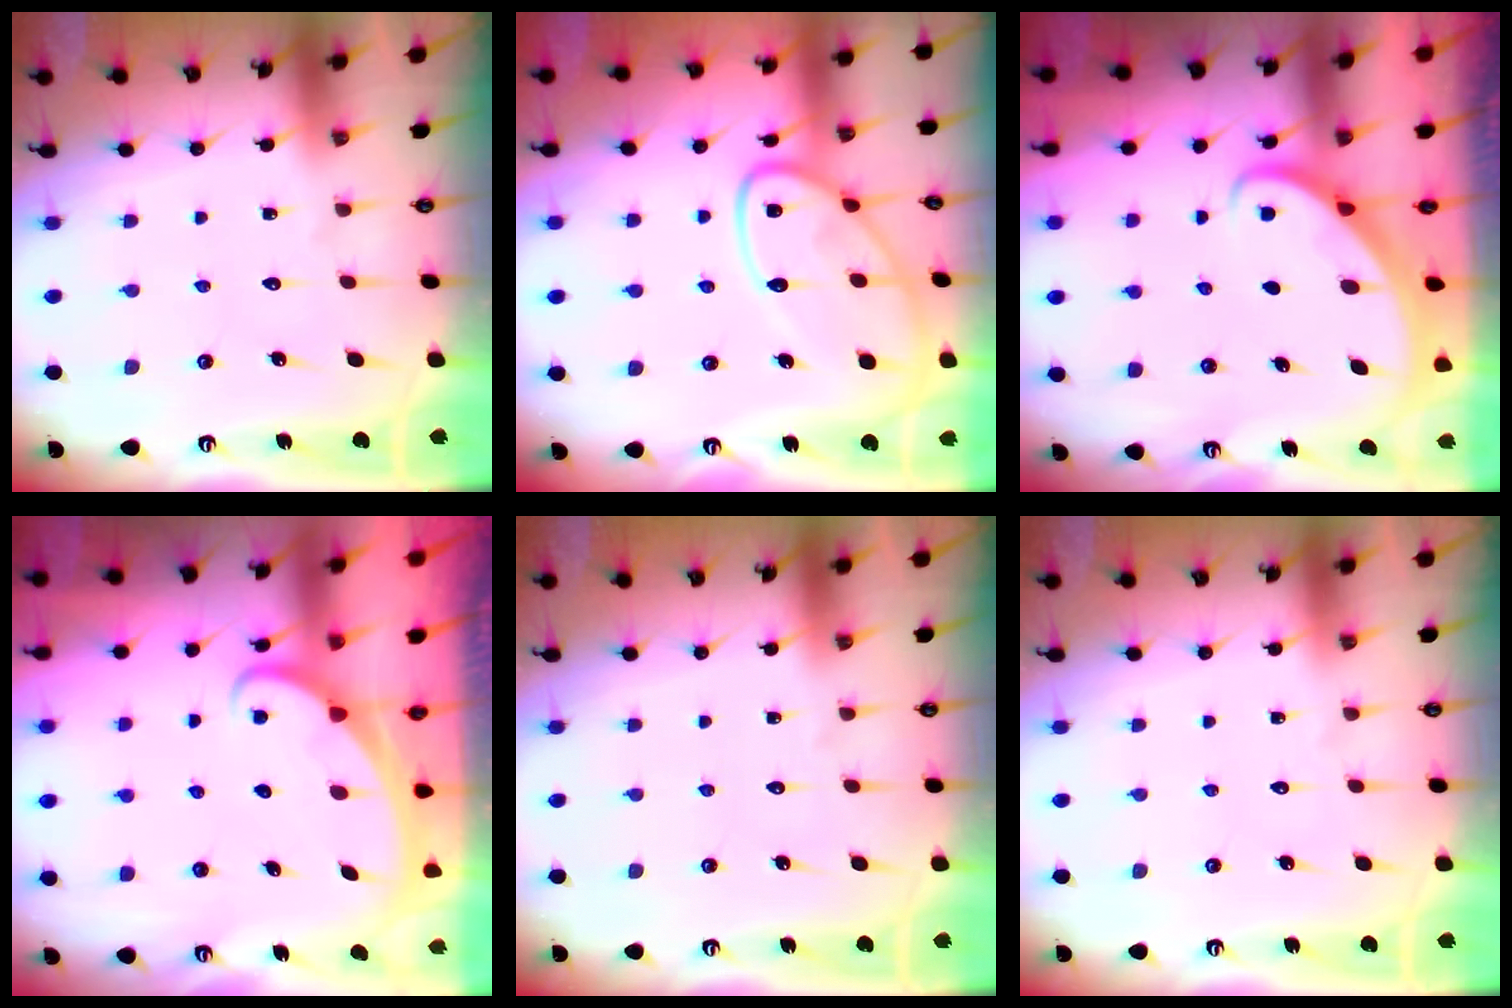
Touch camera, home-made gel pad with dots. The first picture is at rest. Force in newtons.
{"total": 14.1, "press": 14.1, "slide": 0.9}
{"total": 2.6, "press": 2.6, "slide": 0.2}
{"total": 2.2, "press": 2.2, "slide": 0.1}
{"total": 0.0}
{"total": 0.0}